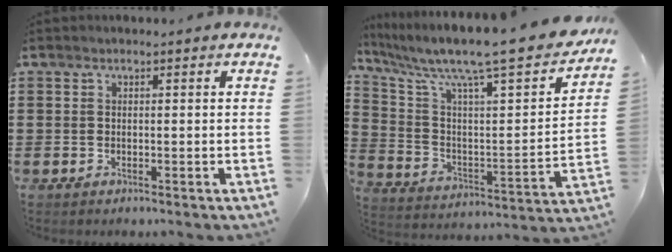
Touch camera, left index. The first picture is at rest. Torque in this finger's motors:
{"motor_torque": [1.10, 0.55, 1.05, 0.21]}